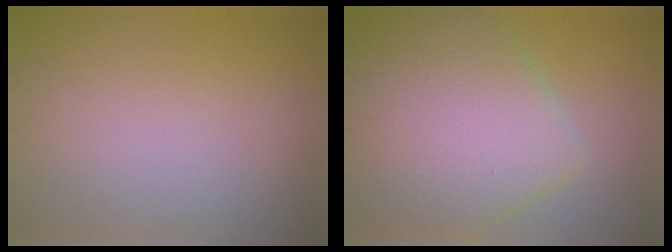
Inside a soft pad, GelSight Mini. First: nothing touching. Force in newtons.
{"total": 11.0, "press": 11.0, "slide": 0.7}